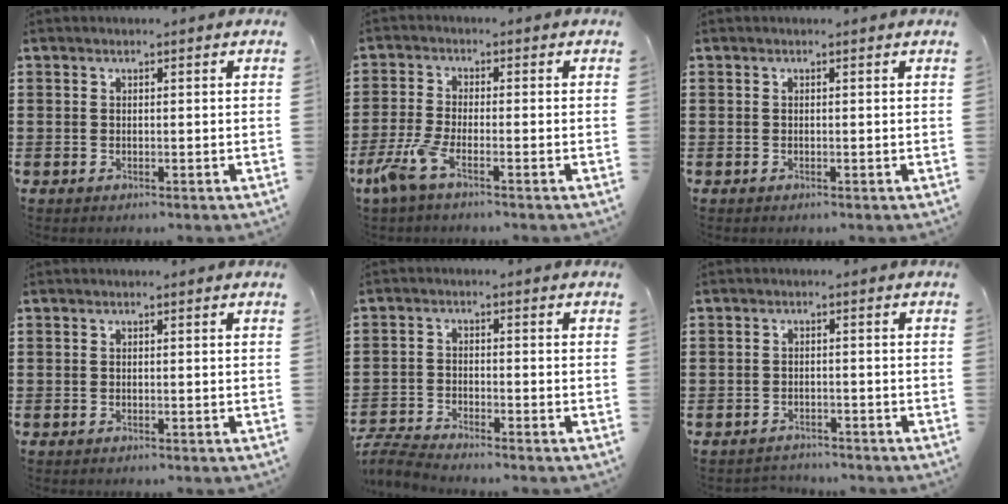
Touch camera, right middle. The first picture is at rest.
{"total": 4.9, "force": [-2.8, 0.9, 4.0], "torque": [-0.108, -0.016, -0.058]}
{"total": 0.0}
{"total": 0.0}
{"total": 3.7, "force": [-3.6, 0.1, 0.8], "torque": [-0.038, -0.009, -0.080]}
{"total": 1.8, "force": [-1.7, 0.5, -0.3], "torque": [0.000, 0.003, -0.041]}